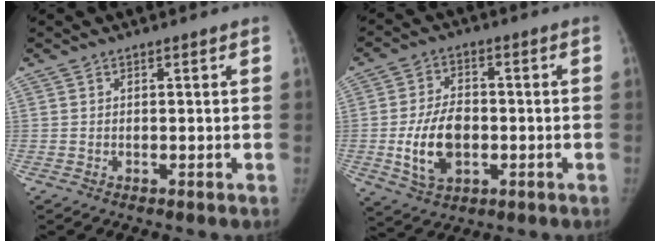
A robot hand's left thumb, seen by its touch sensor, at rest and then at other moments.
{"total": 10.9, "force": [-2.2, 7.0, 8.0], "torque": [-0.132, 0.009, -0.032]}